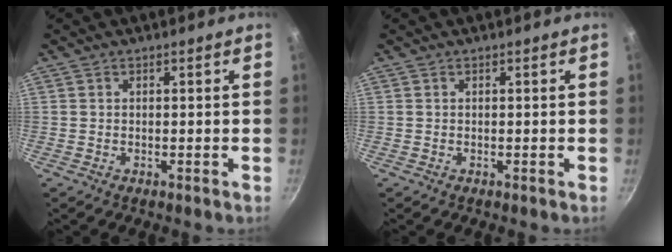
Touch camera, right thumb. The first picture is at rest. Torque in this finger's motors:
{"motor_torque": [-0.05, 0.05, 0.01, -0.01, 0.00]}